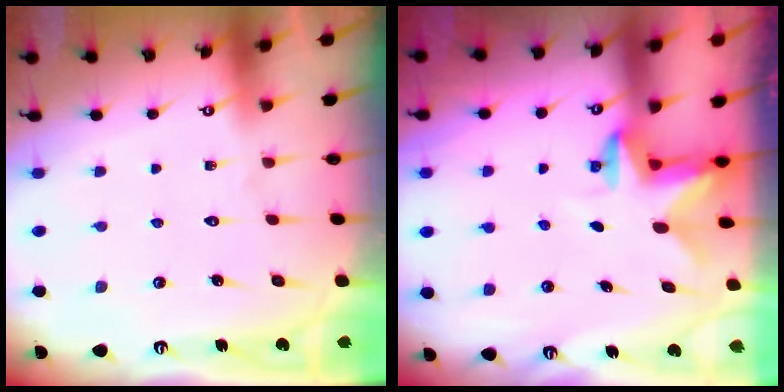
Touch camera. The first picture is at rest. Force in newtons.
{"total": 2.6, "press": 2.6, "slide": 0.5}